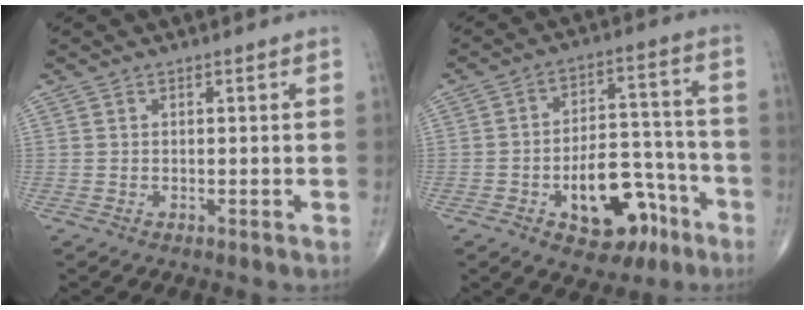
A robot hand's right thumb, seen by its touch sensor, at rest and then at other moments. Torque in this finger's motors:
{"motor_torque": [1.44, 1.32, 0.63, -0.84, 0.10]}